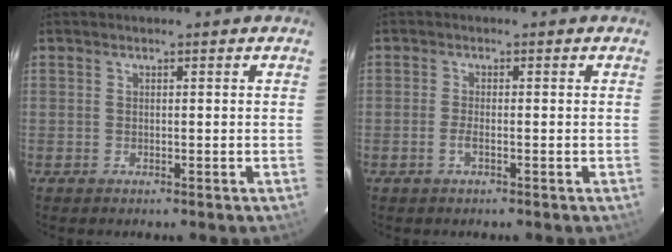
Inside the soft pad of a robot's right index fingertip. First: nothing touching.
{"total": 1.6, "force": [-0.7, 0.3, 1.4], "torque": [-0.031, -0.001, -0.015]}